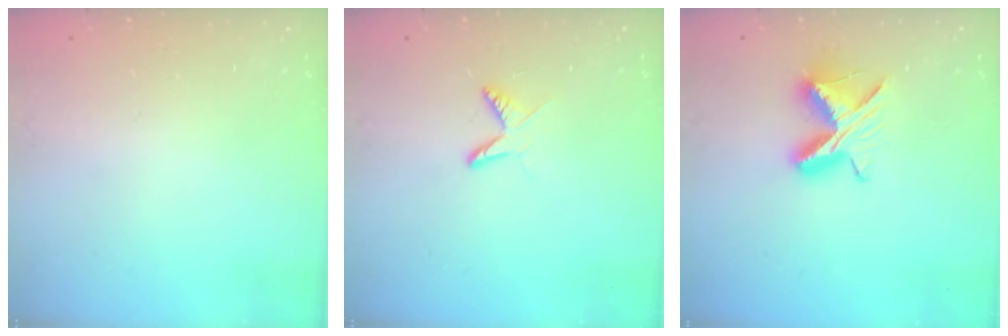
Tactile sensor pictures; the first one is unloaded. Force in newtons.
{"total": 6.1, "press": 6.1, "slide": 0.8}
{"total": 8.9, "press": 8.9, "slide": 0.1}